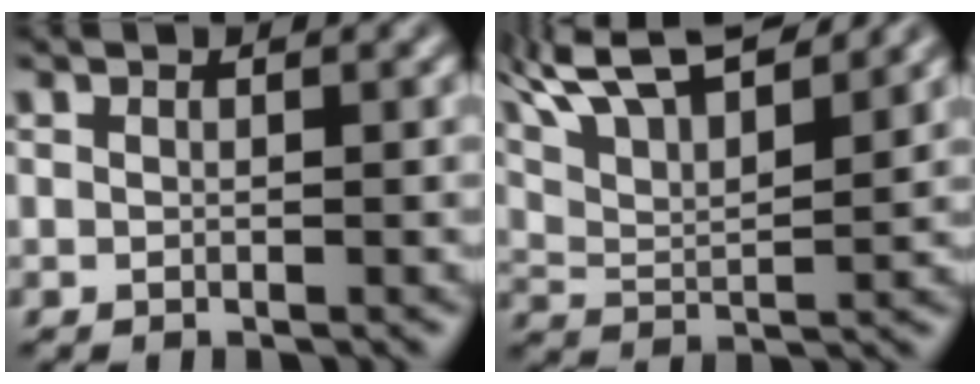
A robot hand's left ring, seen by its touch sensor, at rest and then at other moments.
{"total": 11.6, "force": [7.8, 4.1, 7.5], "torque": [-0.163, 0.044, 0.122]}